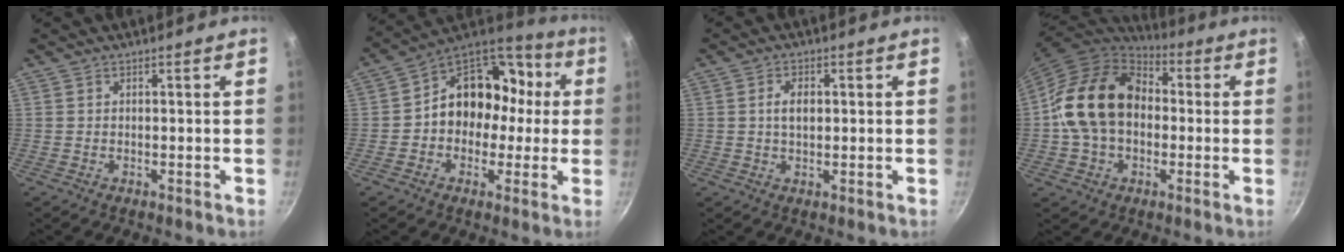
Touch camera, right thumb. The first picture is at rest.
{"total": 17.0, "force": [0.3, 12.7, 11.3], "torque": [-0.111, 0.051, -0.005]}
{"total": 3.5, "force": [0.5, 2.1, 2.8], "torque": [-0.045, 0.003, 0.009]}
{"total": 18.3, "force": [-0.3, 13.1, 12.7], "torque": [-0.218, 0.033, -0.012]}